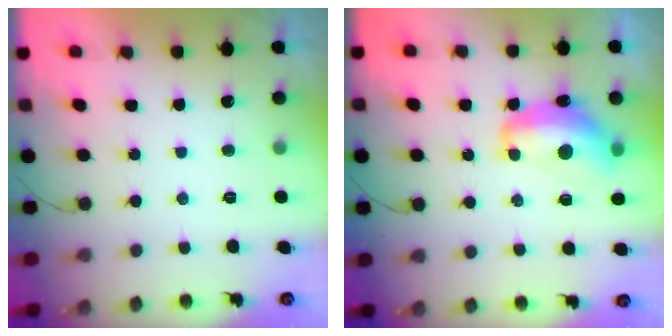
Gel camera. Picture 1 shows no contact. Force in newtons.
{"total": 12.6, "press": 12.6, "slide": 1.3}